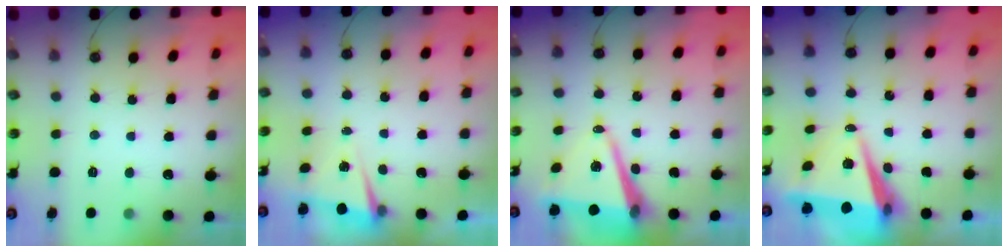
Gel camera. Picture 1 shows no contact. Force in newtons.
{"total": 1.9, "press": 1.4, "slide": 1.3}
{"total": 10.3, "press": 9.4, "slide": 4.3}
{"total": 8.7, "press": 7.8, "slide": 4.0}